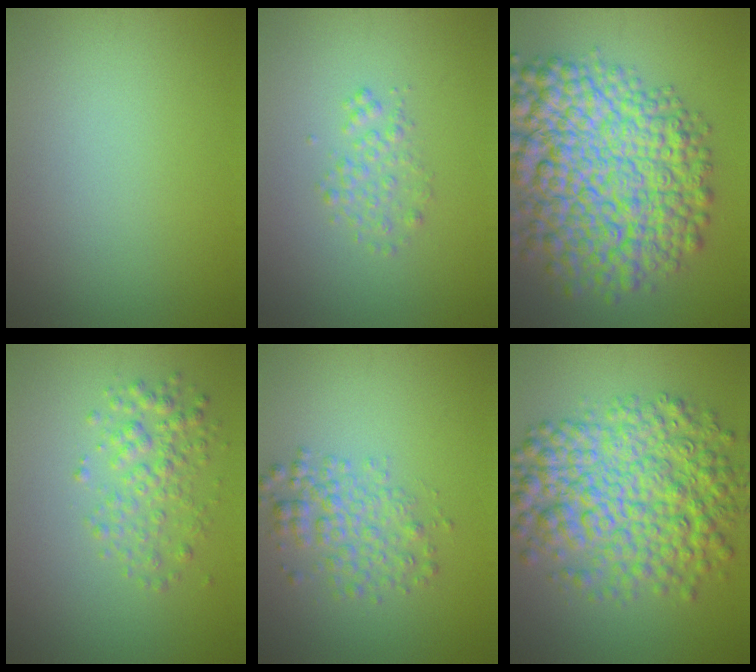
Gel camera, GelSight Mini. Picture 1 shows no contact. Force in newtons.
{"total": 1.5, "press": 1.5, "slide": 0.0}
{"total": 13.4, "press": 13.4, "slide": 0.4}
{"total": 3.0, "press": 3.0, "slide": 0.1}
{"total": 3.2, "press": 3.2, "slide": 0.1}
{"total": 9.4, "press": 9.4, "slide": 0.0}